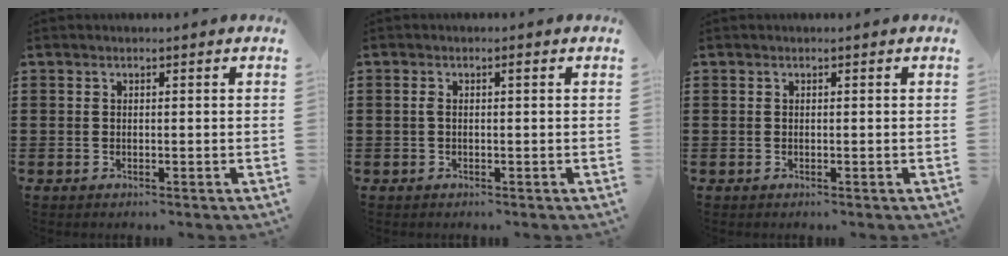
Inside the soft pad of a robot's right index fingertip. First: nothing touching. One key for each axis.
{"total": 1.4, "fx": 0.0, "fy": 0.3, "fz": 1.3, "tx": -0.025, "ty": 0.003, "tz": -0.002}
{"total": 0.0}